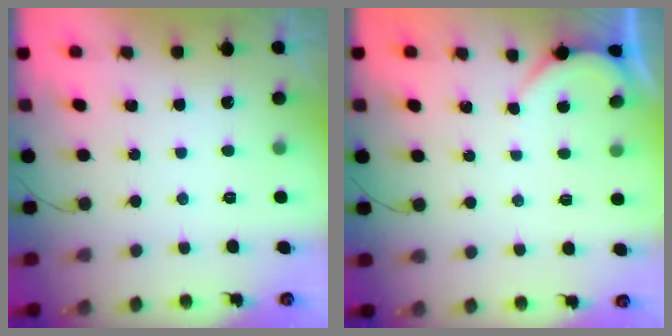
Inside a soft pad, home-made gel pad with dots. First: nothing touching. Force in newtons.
{"total": 1.9, "press": 1.9, "slide": 0.2}